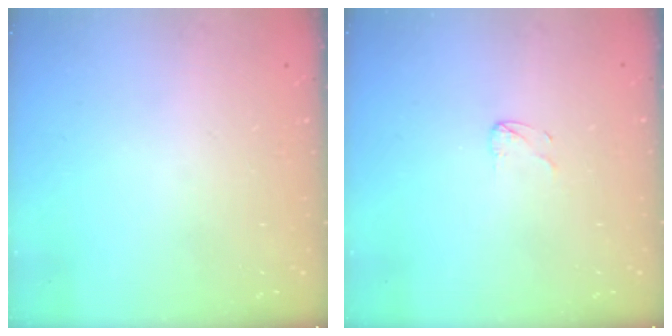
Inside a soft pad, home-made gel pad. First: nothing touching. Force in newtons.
{"total": 2.6, "press": 2.6, "slide": 0.2}